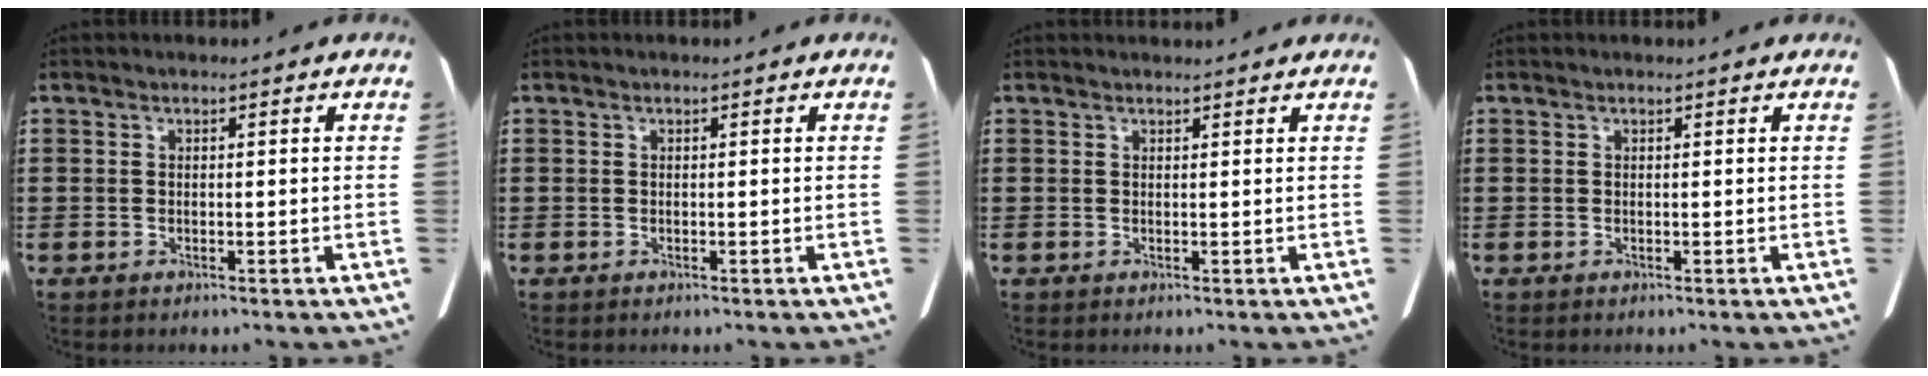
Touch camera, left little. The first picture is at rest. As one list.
[{"total": 0.0}, {"total": 0.8, "force": [0.8, 0.1, 0.1], "torque": [0.004, -0.002, 0.012]}, {"total": 0.0}]